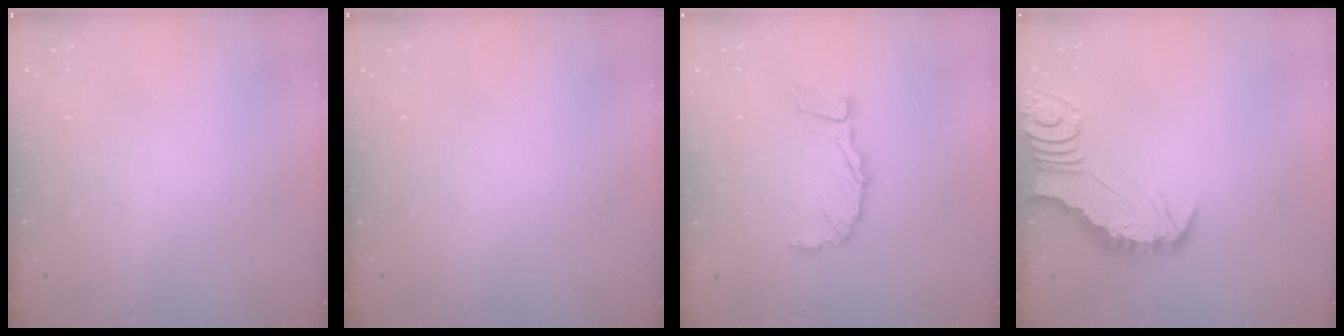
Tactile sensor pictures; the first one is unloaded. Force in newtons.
{"total": 0.0}
{"total": 9.3, "press": 9.3, "slide": 0.8}
{"total": 2.8, "press": 2.8, "slide": 0.3}